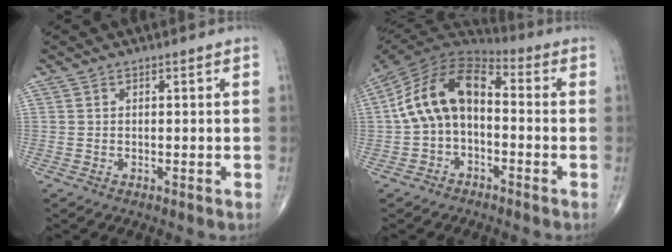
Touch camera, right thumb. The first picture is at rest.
{"total": 14.2, "force": [-0.6, 8.8, 11.1], "torque": [-0.196, 0.046, -0.025]}